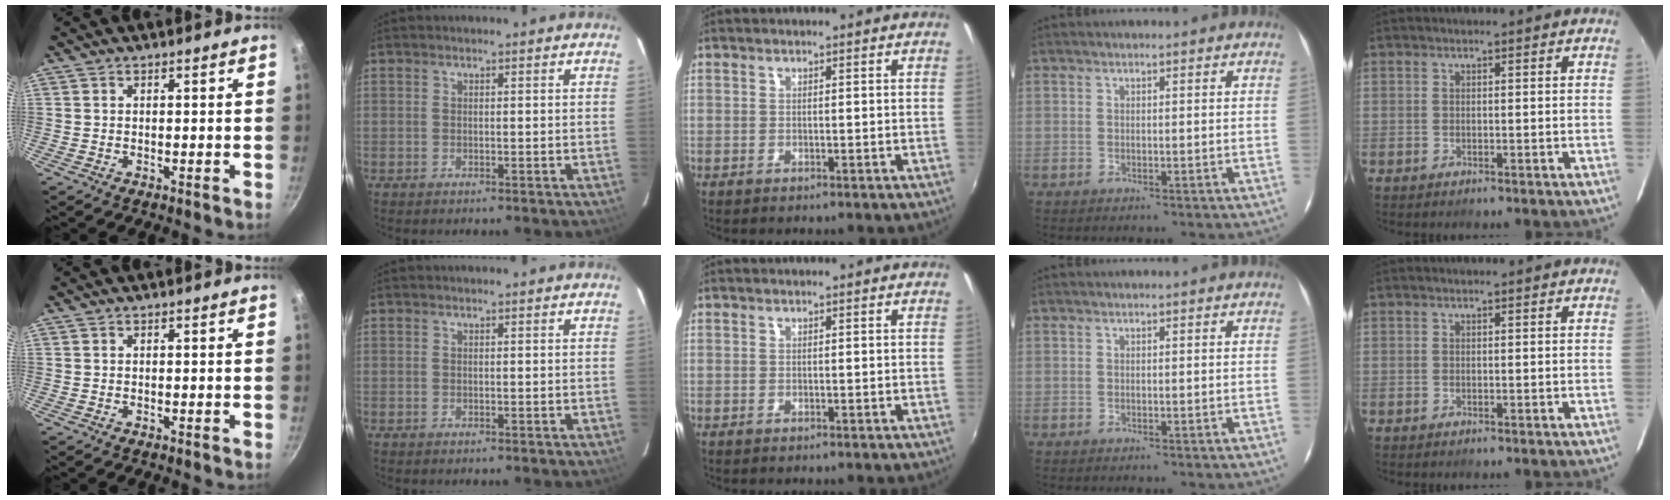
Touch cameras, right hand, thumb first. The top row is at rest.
{}